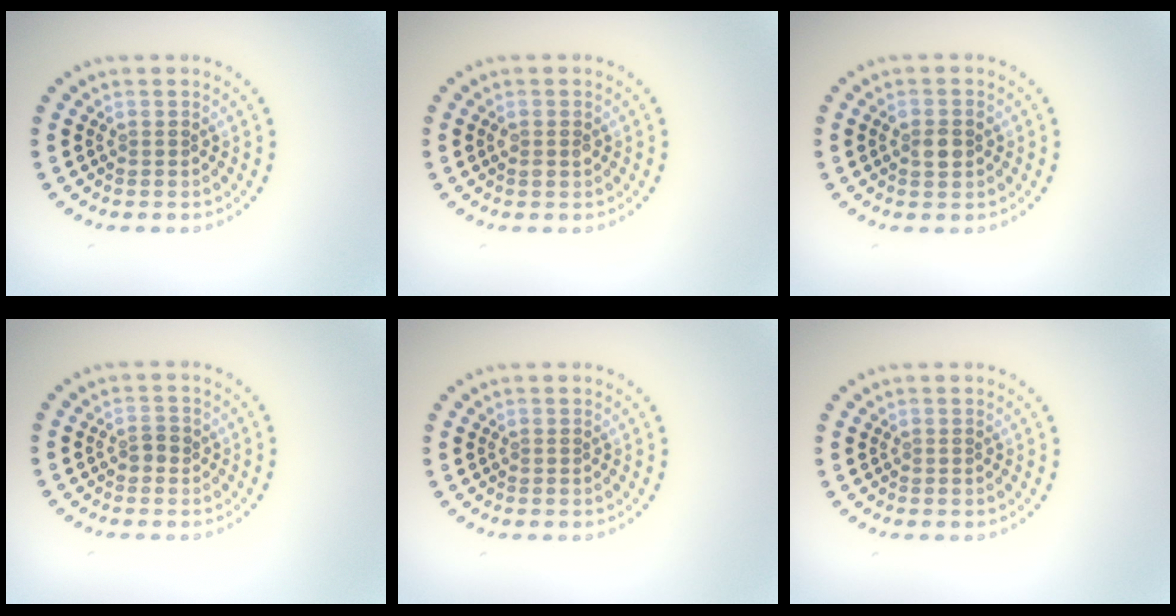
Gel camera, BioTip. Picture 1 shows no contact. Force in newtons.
{"total": 1.1, "press": 1.1, "slide": 0.4}
{"total": 2.2, "press": 2.2, "slide": 0.2}
{"total": 1.1, "press": 1.1, "slide": 0.3}
{"total": 0.0}
{"total": 0.0}